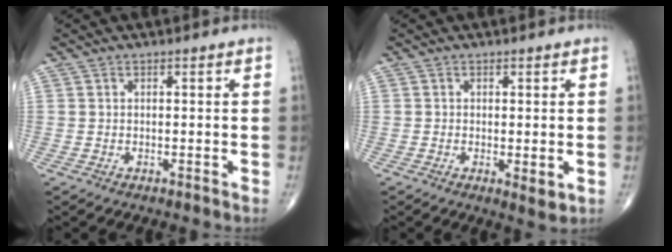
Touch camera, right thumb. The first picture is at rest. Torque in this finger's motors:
{"motor_torque": [-0.10, -0.02, -0.20, -0.23, -0.02]}